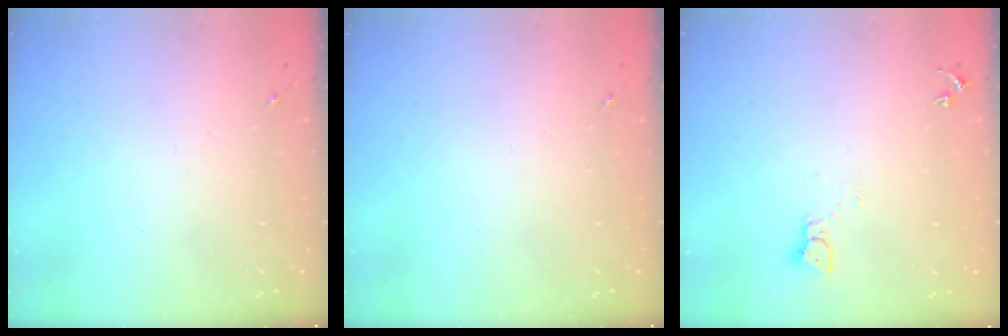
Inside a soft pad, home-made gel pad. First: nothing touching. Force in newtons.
{"total": 0.0}
{"total": 3.3, "press": 3.3, "slide": 0.1}